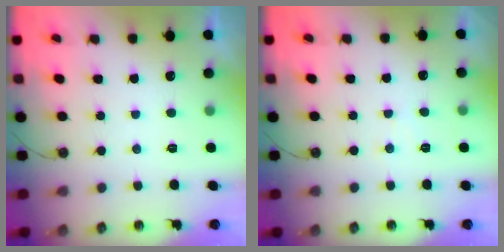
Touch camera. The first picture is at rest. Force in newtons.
{"total": 3.7, "press": 3.7, "slide": 0.6}